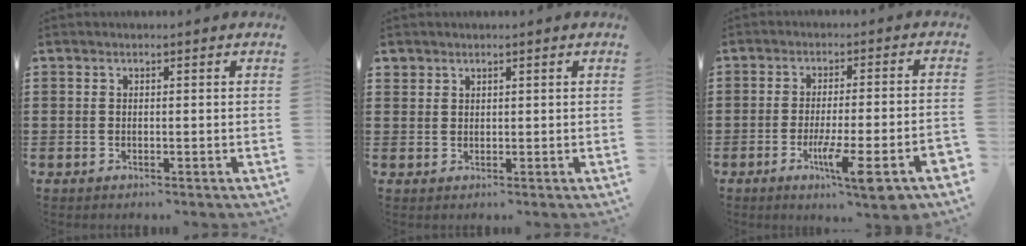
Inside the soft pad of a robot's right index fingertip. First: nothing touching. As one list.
[{"total": 1.5, "force": [1.3, 0.8, 0.2], "torque": [-0.006, 0.001, 0.026]}, {"total": 9.4, "force": [-4.6, 0.5, 8.2], "torque": [-0.142, -0.012, -0.081]}]